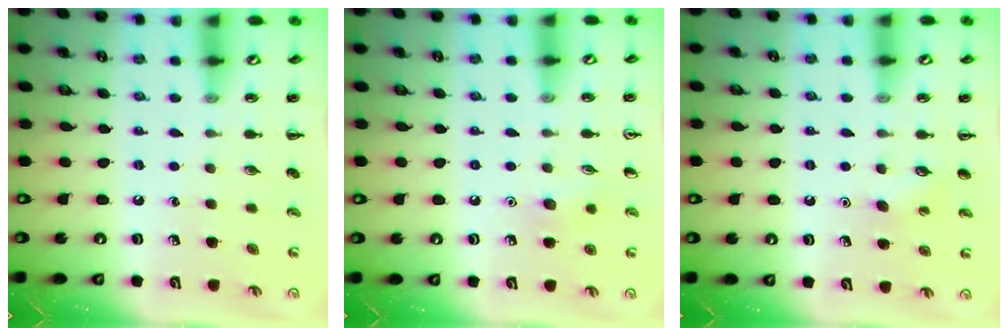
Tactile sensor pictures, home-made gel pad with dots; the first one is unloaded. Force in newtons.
{"total": 5.7, "press": 5.5, "slide": 1.6}
{"total": 2.9, "press": 2.8, "slide": 0.7}